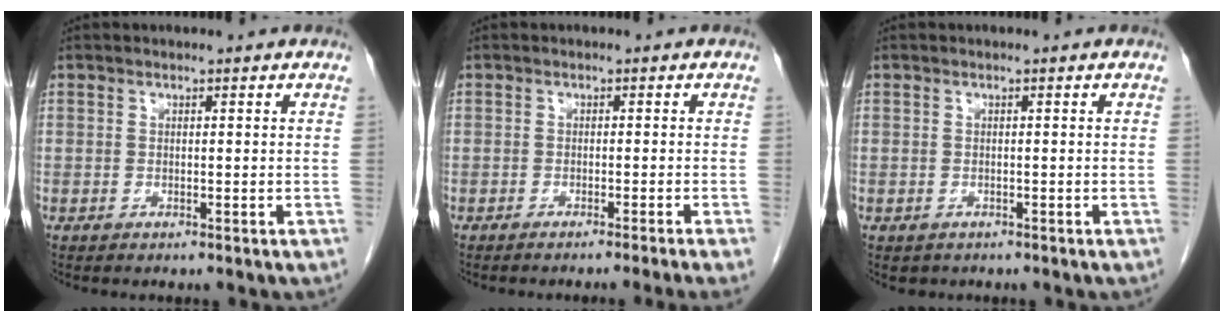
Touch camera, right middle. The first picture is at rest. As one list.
[{"total": 4.1, "force": [-3.1, -1.5, 2.2], "torque": [-0.019, 0.003, -0.040]}, {"total": 0.9, "force": [-0.6, 0.6, 0.2], "torque": [-0.013, -0.001, -0.001]}]